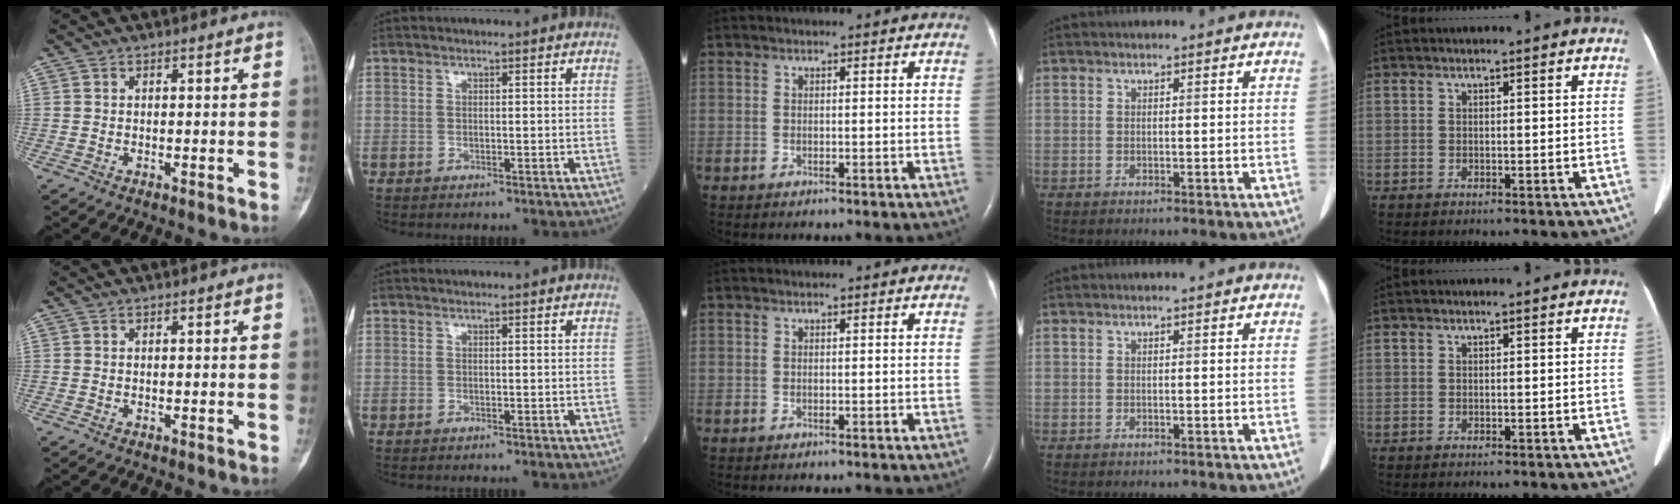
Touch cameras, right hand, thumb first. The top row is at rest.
{}